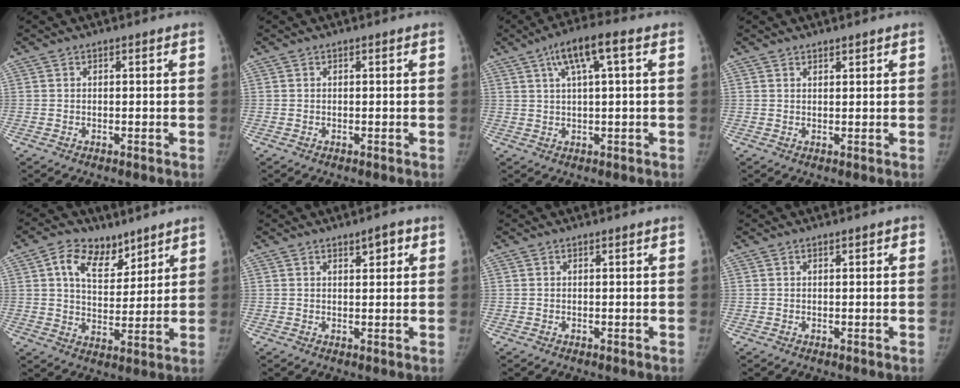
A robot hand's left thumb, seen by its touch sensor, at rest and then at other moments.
{"total": 0.0}
{"total": 7.9, "force": [2.9, 1.7, 7.1], "torque": [-0.136, 0.017, 0.048]}
{"total": 0.9, "force": [0.9, 0.3, 0.2], "torque": [0.004, -0.006, 0.014]}
{"total": 10.2, "force": [5.8, 6.3, 5.4], "torque": [-0.067, -0.028, 0.104]}
{"total": 2.8, "force": [1.4, 1.2, 2.1], "torque": [-0.019, -0.004, 0.020]}
{"total": 0.0}
{"total": 0.9, "force": [0.3, 0.5, 0.7], "torque": [-0.006, 0.002, 0.002]}